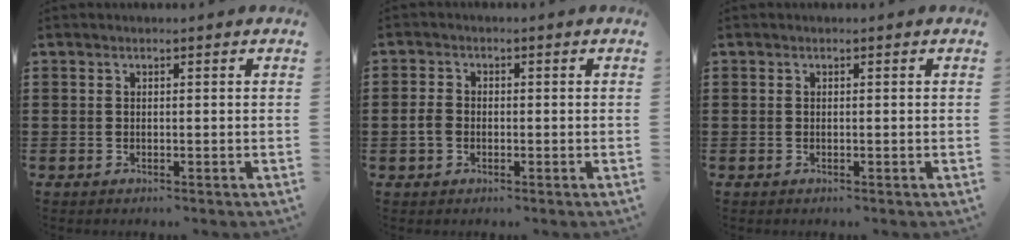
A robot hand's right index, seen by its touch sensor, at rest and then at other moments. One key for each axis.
{"total": 2.5, "fx": -0.5, "fy": 1.9, "fz": 1.6, "tx": -0.049, "ty": -0.005, "tz": -0.014}
{"total": 0.0}